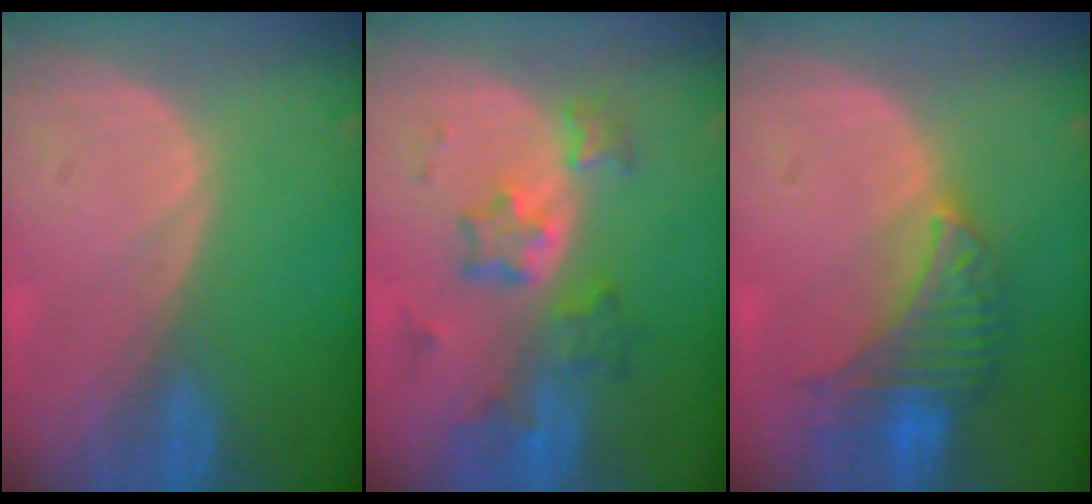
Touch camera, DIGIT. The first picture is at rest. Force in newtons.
{"total": 7.0, "press": 6.5, "slide": 2.6}
{"total": 7.0, "press": 6.8, "slide": 1.5}